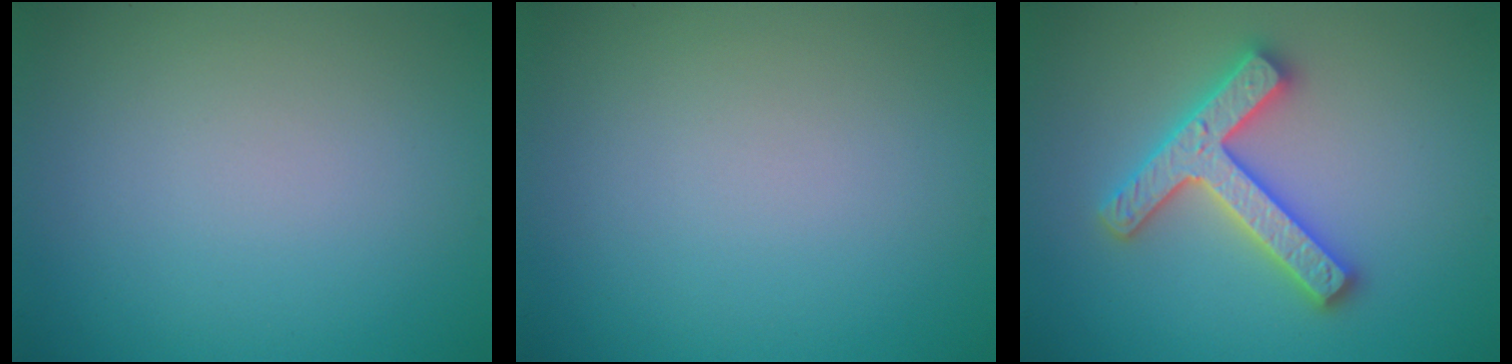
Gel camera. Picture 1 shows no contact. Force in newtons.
{"total": 0.0}
{"total": 4.7, "press": 4.6, "slide": 0.8}